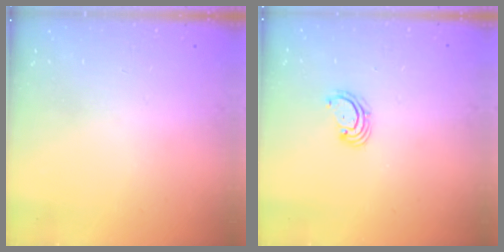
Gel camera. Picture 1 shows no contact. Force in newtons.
{"total": 2.6, "press": 2.6, "slide": 0.3}